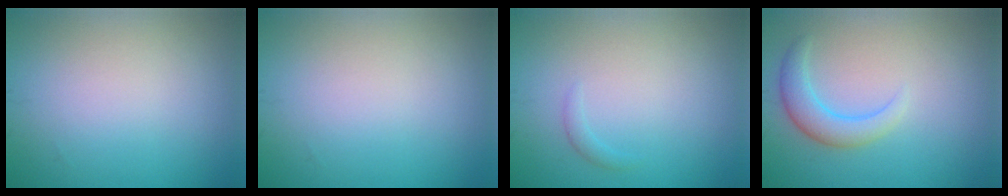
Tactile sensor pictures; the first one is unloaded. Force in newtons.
{"total": 0.0}
{"total": 0.6, "press": 0.6, "slide": 0.0}
{"total": 2.9, "press": 2.9, "slide": 0.1}